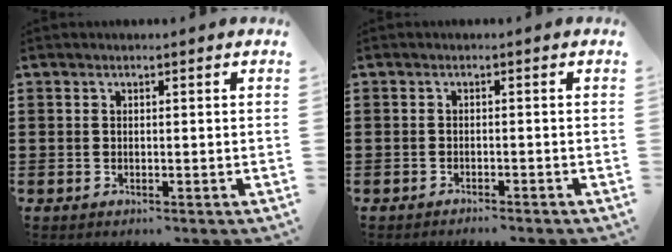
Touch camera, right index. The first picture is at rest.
{"total": 1.1, "force": [-1.1, -0.1, 0.1], "torque": [-0.004, -0.001, -0.023]}